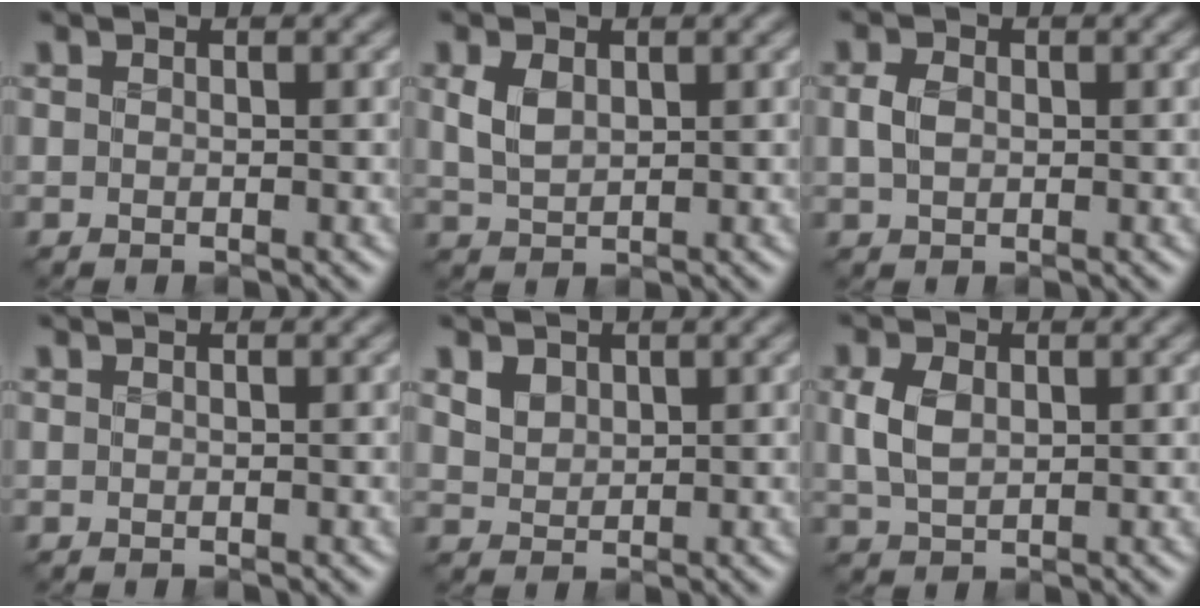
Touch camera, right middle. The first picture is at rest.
{"total": 2.1, "force": [0.5, 1.4, 1.5], "torque": [-0.040, -0.003, 0.016]}
{"total": 1.8, "force": [-0.1, 1.4, 1.1], "torque": [-0.032, 0.000, -0.001]}
{"total": 0.0}
{"total": 2.9, "force": [1.5, 2.0, 1.3], "torque": [-0.040, 0.004, 0.028]}
{"total": 2.9, "force": [0.4, 2.0, 2.1], "torque": [-0.056, 0.001, 0.011]}